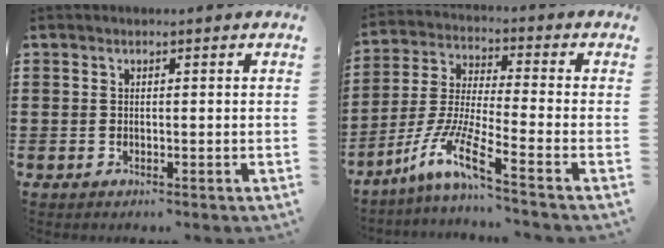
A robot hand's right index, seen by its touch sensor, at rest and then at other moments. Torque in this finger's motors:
{"motor_torque": [0.33, 0.43, 0.35, 0.20]}